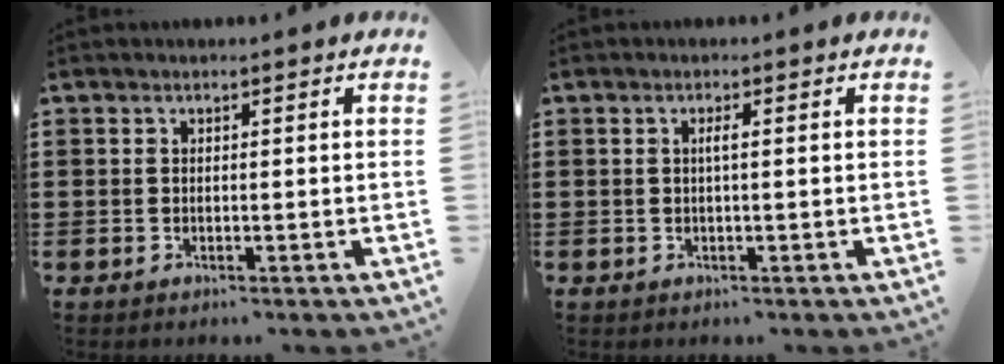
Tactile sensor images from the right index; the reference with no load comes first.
{"total": 1.1, "force": [0.0, 0.0, 1.1], "torque": [-0.022, -0.001, -0.001]}